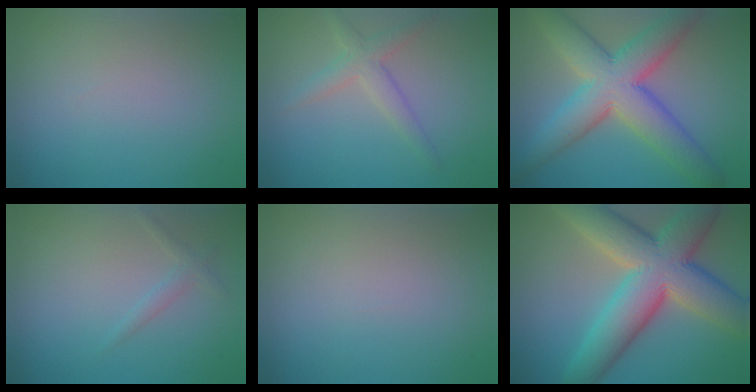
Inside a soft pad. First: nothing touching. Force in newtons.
{"total": 2.5, "press": 2.5, "slide": 0.2}
{"total": 9.8, "press": 9.8, "slide": 0.4}
{"total": 1.0, "press": 1.0, "slide": 0.2}
{"total": 0.0}
{"total": 12.6, "press": 12.5, "slide": 0.7}